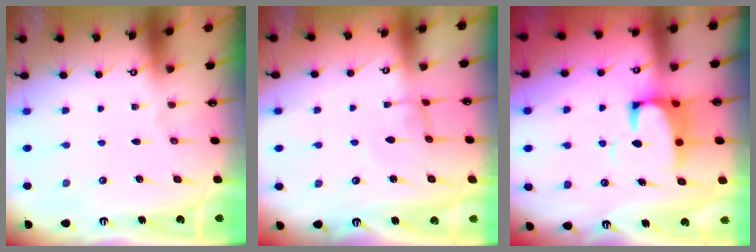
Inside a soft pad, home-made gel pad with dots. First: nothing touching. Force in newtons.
{"total": 1.4, "press": 1.4, "slide": 0.1}
{"total": 4.0, "press": 3.8, "slide": 1.3}